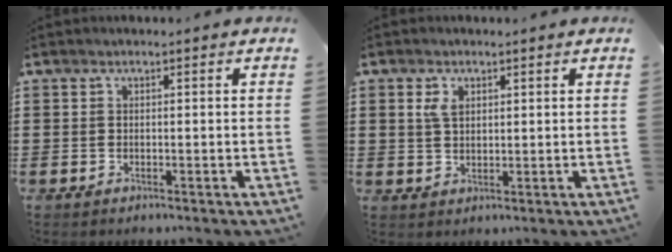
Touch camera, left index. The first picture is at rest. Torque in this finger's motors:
{"motor_torque": [0.03, 0.03, -0.61, -0.21]}